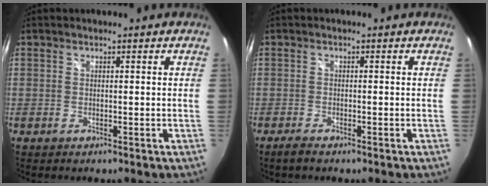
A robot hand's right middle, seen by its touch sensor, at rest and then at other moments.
{"total": 2.0, "force": [-1.6, 0.3, 1.2], "torque": [-0.028, -0.005, -0.030]}